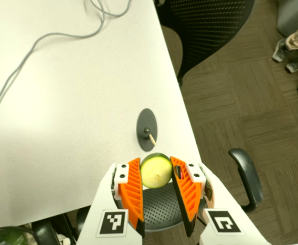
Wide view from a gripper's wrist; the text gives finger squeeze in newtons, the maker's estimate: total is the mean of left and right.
{"total": 9.1, "left": 9.8, "right": 8.5}